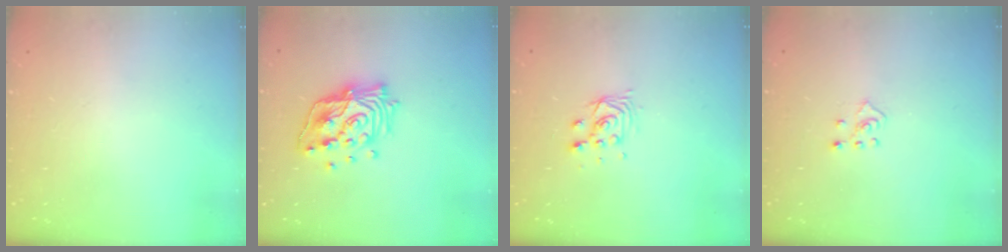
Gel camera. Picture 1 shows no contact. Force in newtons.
{"total": 17.5, "press": 17.2, "slide": 2.8}
{"total": 5.0, "press": 5.0, "slide": 0.3}
{"total": 2.3, "press": 2.3, "slide": 0.5}